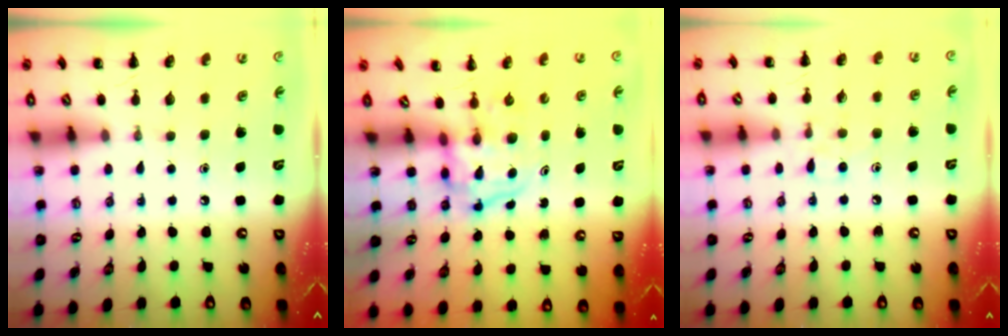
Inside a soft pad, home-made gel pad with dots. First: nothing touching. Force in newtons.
{"total": 3.8, "press": 3.7, "slide": 0.5}
{"total": 5.4, "press": 5.0, "slide": 2.0}